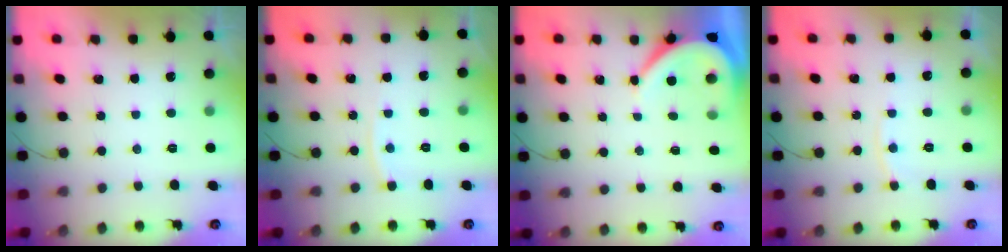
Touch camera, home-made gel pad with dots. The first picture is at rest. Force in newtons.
{"total": 3.0, "press": 3.0, "slide": 0.4}
{"total": 5.8, "press": 5.7, "slide": 1.0}
{"total": 5.2, "press": 5.2, "slide": 0.6}